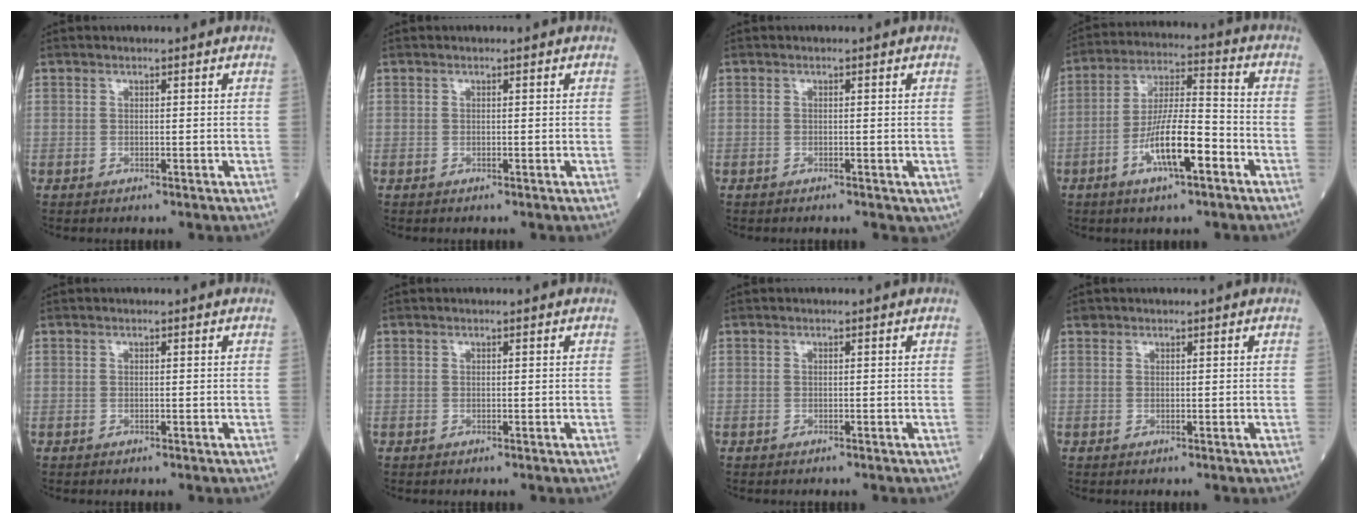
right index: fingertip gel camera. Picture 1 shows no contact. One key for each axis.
{"total": 0.0}
{"total": 1.2, "fx": -0.6, "fy": 0.7, "fz": 0.8, "tx": -0.010, "ty": 0.000, "tz": -0.007}
{"total": 10.7, "fx": -4.5, "fy": 1.9, "fz": 9.5, "tx": -0.182, "ty": 0.002, "tz": -0.079}
{"total": 0.0}
{"total": 0.0}
{"total": 0.0}
{"total": 0.5, "fx": 0.4, "fy": 0.3, "fz": 0.0, "tx": -0.003, "ty": 0.002, "tz": 0.005}